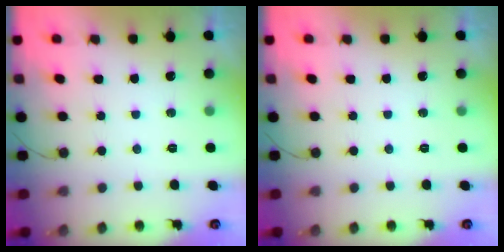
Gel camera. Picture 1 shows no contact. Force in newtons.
{"total": 0.0}